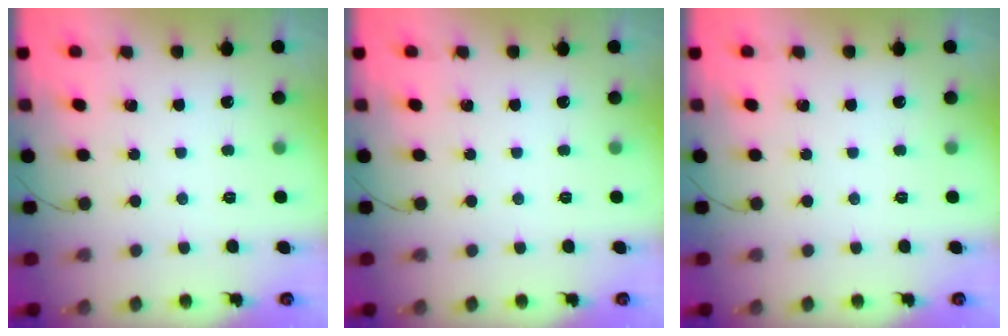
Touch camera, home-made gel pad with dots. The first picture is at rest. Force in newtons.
{"total": 0.0}
{"total": 0.0}